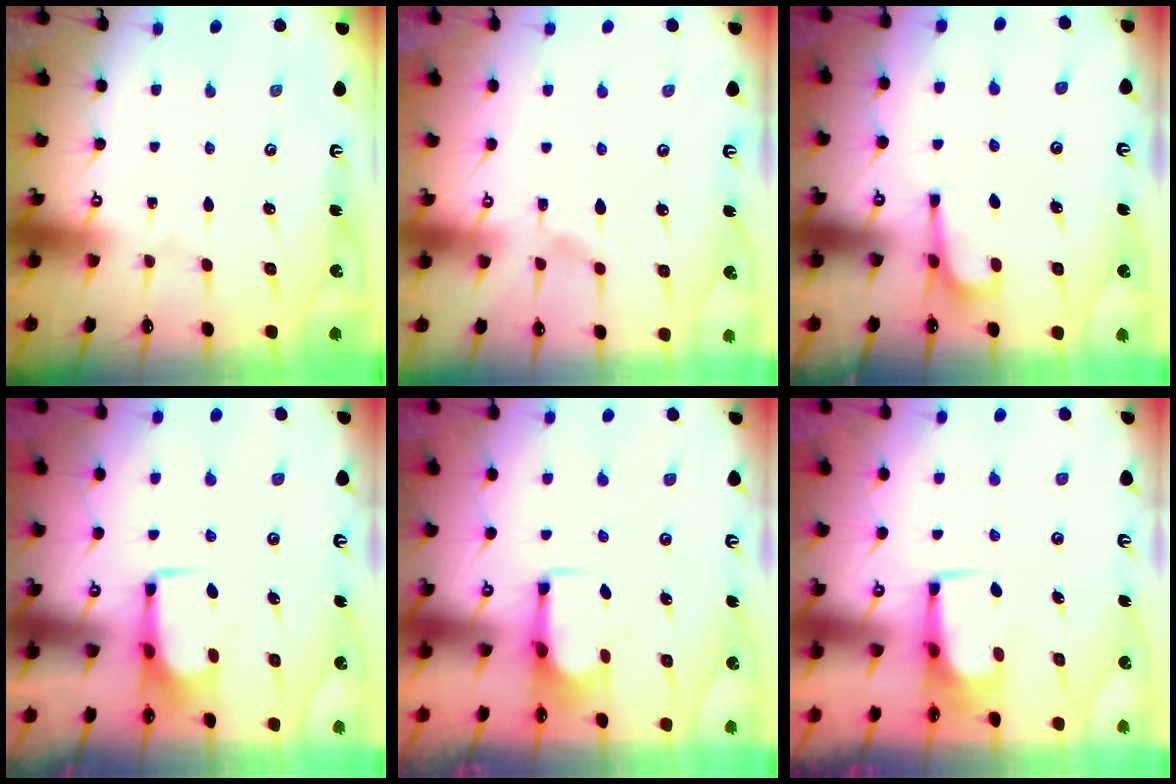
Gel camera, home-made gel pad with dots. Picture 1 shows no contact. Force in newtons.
{"total": 1.7, "press": 1.0, "slide": 1.3}
{"total": 4.7, "press": 4.7, "slide": 0.5}
{"total": 1.6, "press": 1.5, "slide": 0.4}
{"total": 2.4, "press": 2.2, "slide": 0.8}
{"total": 1.5, "press": 1.5, "slide": 0.3}